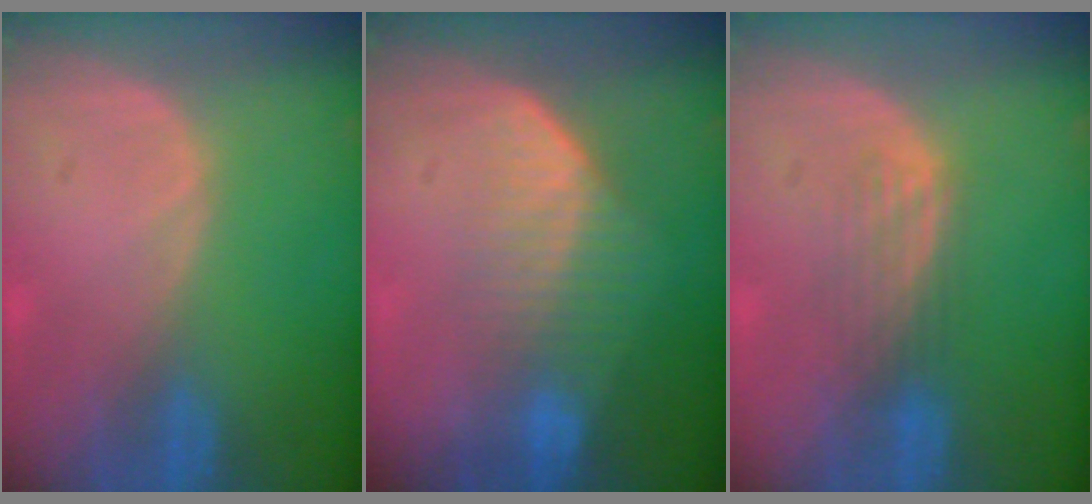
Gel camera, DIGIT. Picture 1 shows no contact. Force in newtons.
{"total": 7.2, "press": 6.2, "slide": 3.7}
{"total": 3.4, "press": 3.1, "slide": 1.5}